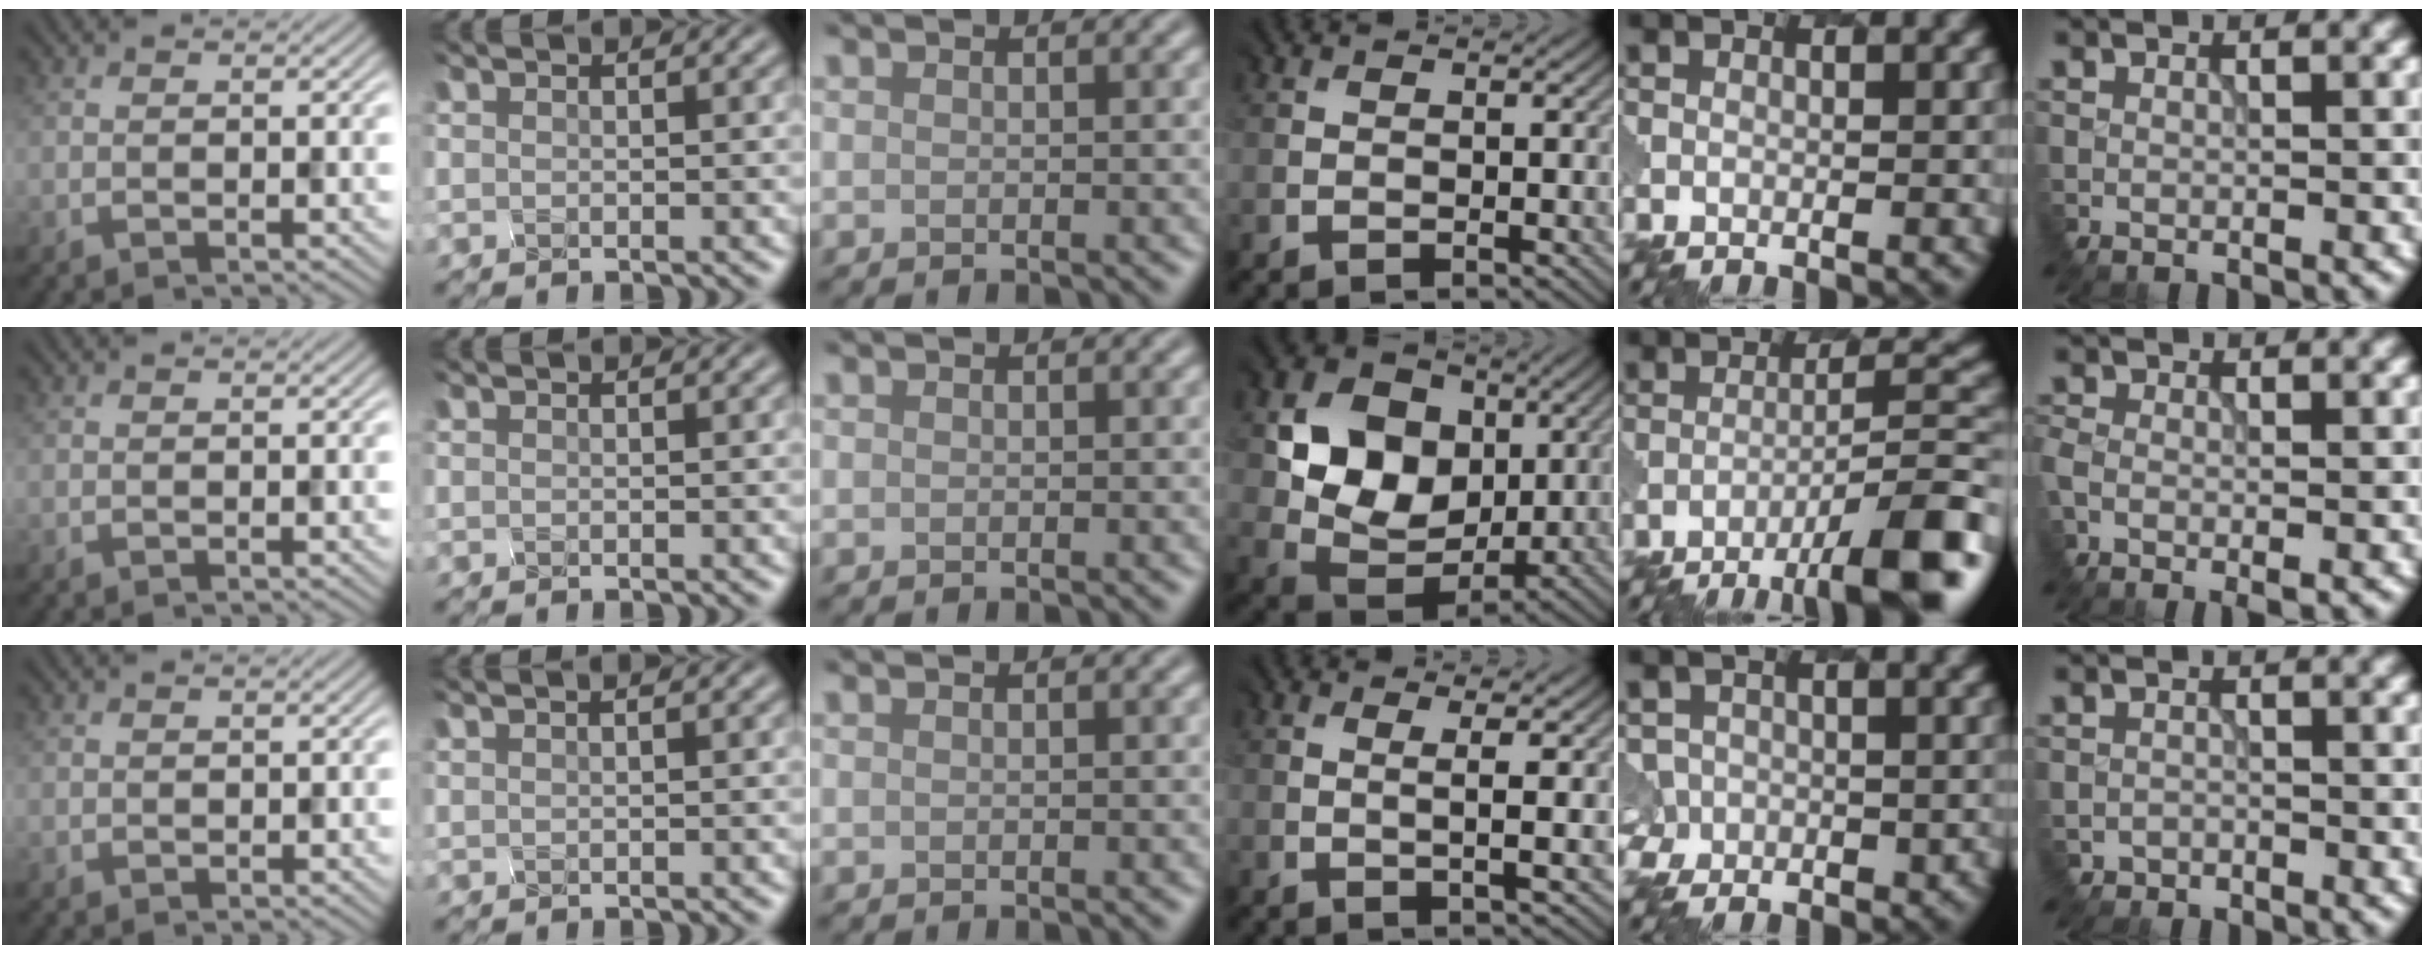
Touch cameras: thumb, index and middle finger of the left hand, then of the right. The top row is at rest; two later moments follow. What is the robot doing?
{"motion": "disassemble", "object": "battery cover"}